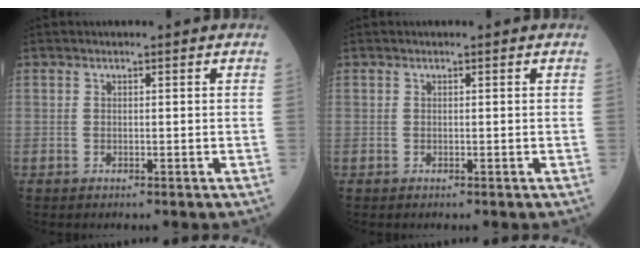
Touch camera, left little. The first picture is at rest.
{"total": 0.0}